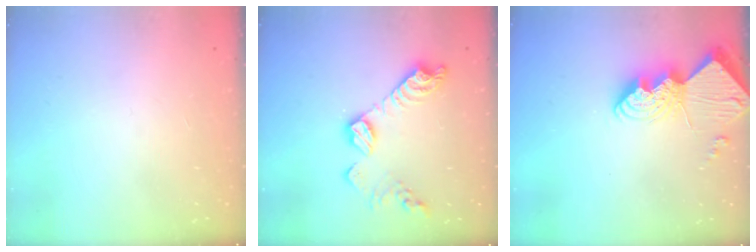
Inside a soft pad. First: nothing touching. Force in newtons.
{"total": 13.8, "press": 13.8, "slide": 0.9}
{"total": 12.9, "press": 12.9, "slide": 0.8}